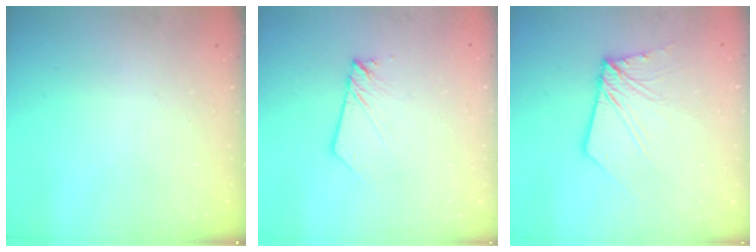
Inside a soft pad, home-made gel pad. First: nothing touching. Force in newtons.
{"total": 3.0, "press": 3.0, "slide": 0.4}
{"total": 8.6, "press": 8.5, "slide": 1.0}